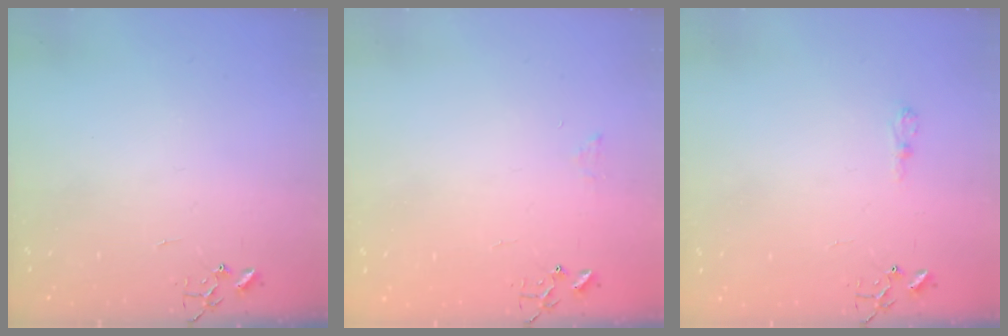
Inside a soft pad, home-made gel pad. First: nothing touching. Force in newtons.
{"total": 6.3, "press": 6.3, "slide": 0.7}
{"total": 6.0, "press": 6.0, "slide": 0.7}